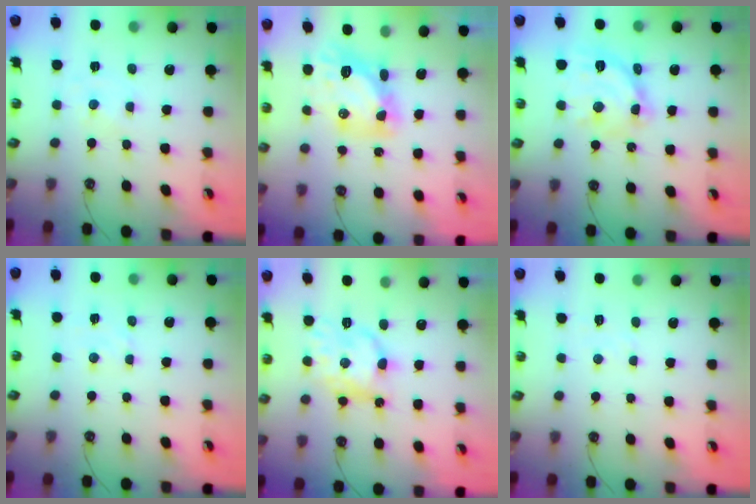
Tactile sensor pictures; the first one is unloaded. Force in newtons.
{"total": 11.3, "press": 11.2, "slide": 1.2}
{"total": 15.1, "press": 15.1, "slide": 1.3}
{"total": 3.3, "press": 3.2, "slide": 0.4}
{"total": 13.9, "press": 13.9, "slide": 0.7}
{"total": 2.5, "press": 2.5, "slide": 0.4}